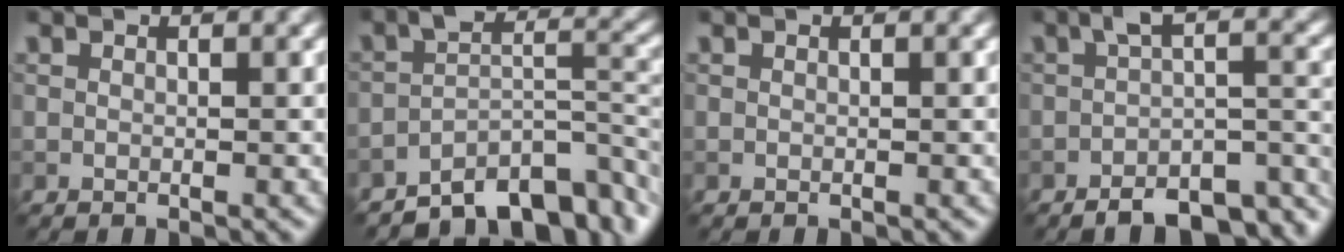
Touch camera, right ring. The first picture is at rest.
{"total": 8.2, "force": [-5.6, 3.4, 5.0], "torque": [-0.054, -0.006, -0.094]}
{"total": 0.0}
{"total": 7.8, "force": [-5.1, 2.9, 5.2], "torque": [-0.057, -0.006, -0.073]}